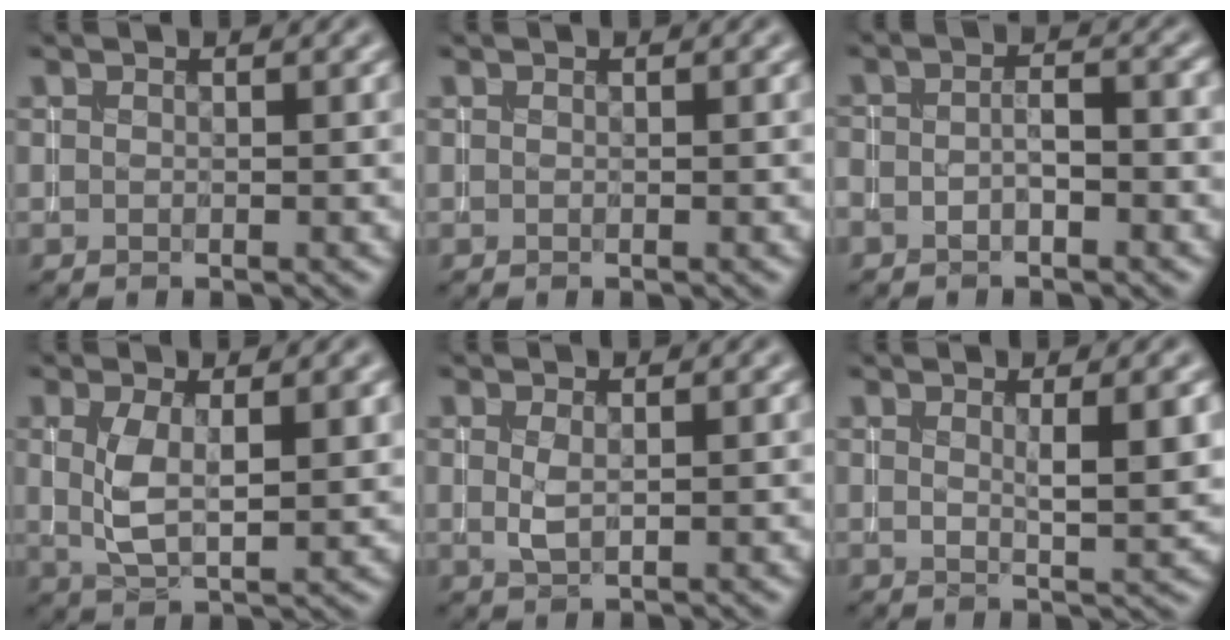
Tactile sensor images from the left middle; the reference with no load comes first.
{"total": 0.0}
{"total": 2.2, "force": [-1.0, 0.8, 1.8], "torque": [-0.031, 0.003, -0.020]}
{"total": 4.2, "force": [0.8, 1.6, 3.9], "torque": [-0.086, -0.003, 0.020]}
{"total": 1.1, "force": [0.3, 0.4, 1.0], "torque": [-0.025, -0.001, 0.006]}
{"total": 3.5, "force": [0.8, 0.7, 3.3], "torque": [-0.043, -0.004, 0.013]}